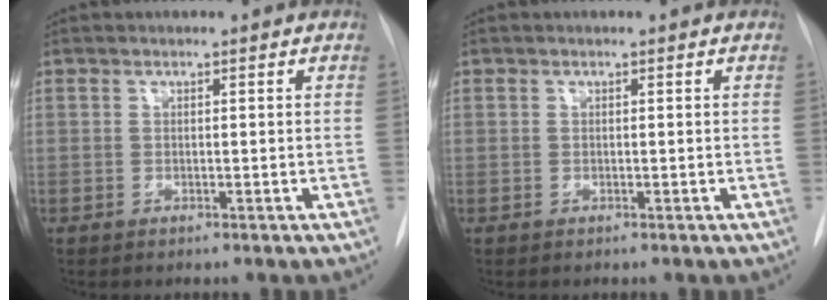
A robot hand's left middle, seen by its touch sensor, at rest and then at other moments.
{"total": 0.0}